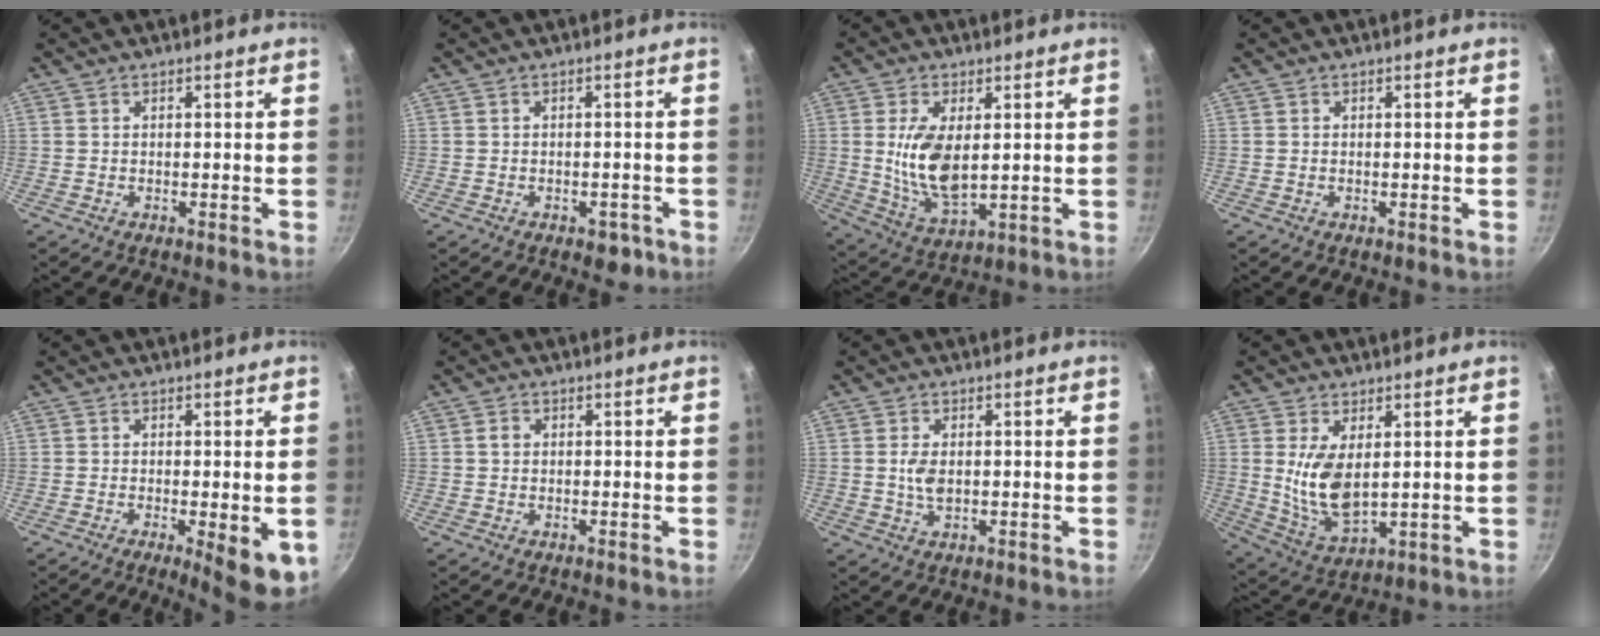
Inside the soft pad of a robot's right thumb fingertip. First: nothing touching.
{"total": 2.6, "force": [-1.5, 1.6, 1.4], "torque": [-0.007, 0.010, -0.013]}
{"total": 11.1, "force": [1.3, 5.5, 9.6], "torque": [-0.179, -0.020, 0.039]}
{"total": 0.0}
{"total": 8.9, "force": [-3.5, 2.4, 7.8], "torque": [-0.096, -0.013, -0.047]}
{"total": 1.5, "force": [0.1, 1.4, 0.7], "torque": [-0.008, 0.003, 0.001]}
{"total": 3.6, "force": [0.2, 2.1, 3.0], "torque": [-0.059, -0.004, 0.006]}
{"total": 10.0, "force": [1.5, 5.1, 8.5], "torque": [-0.155, -0.021, 0.048]}